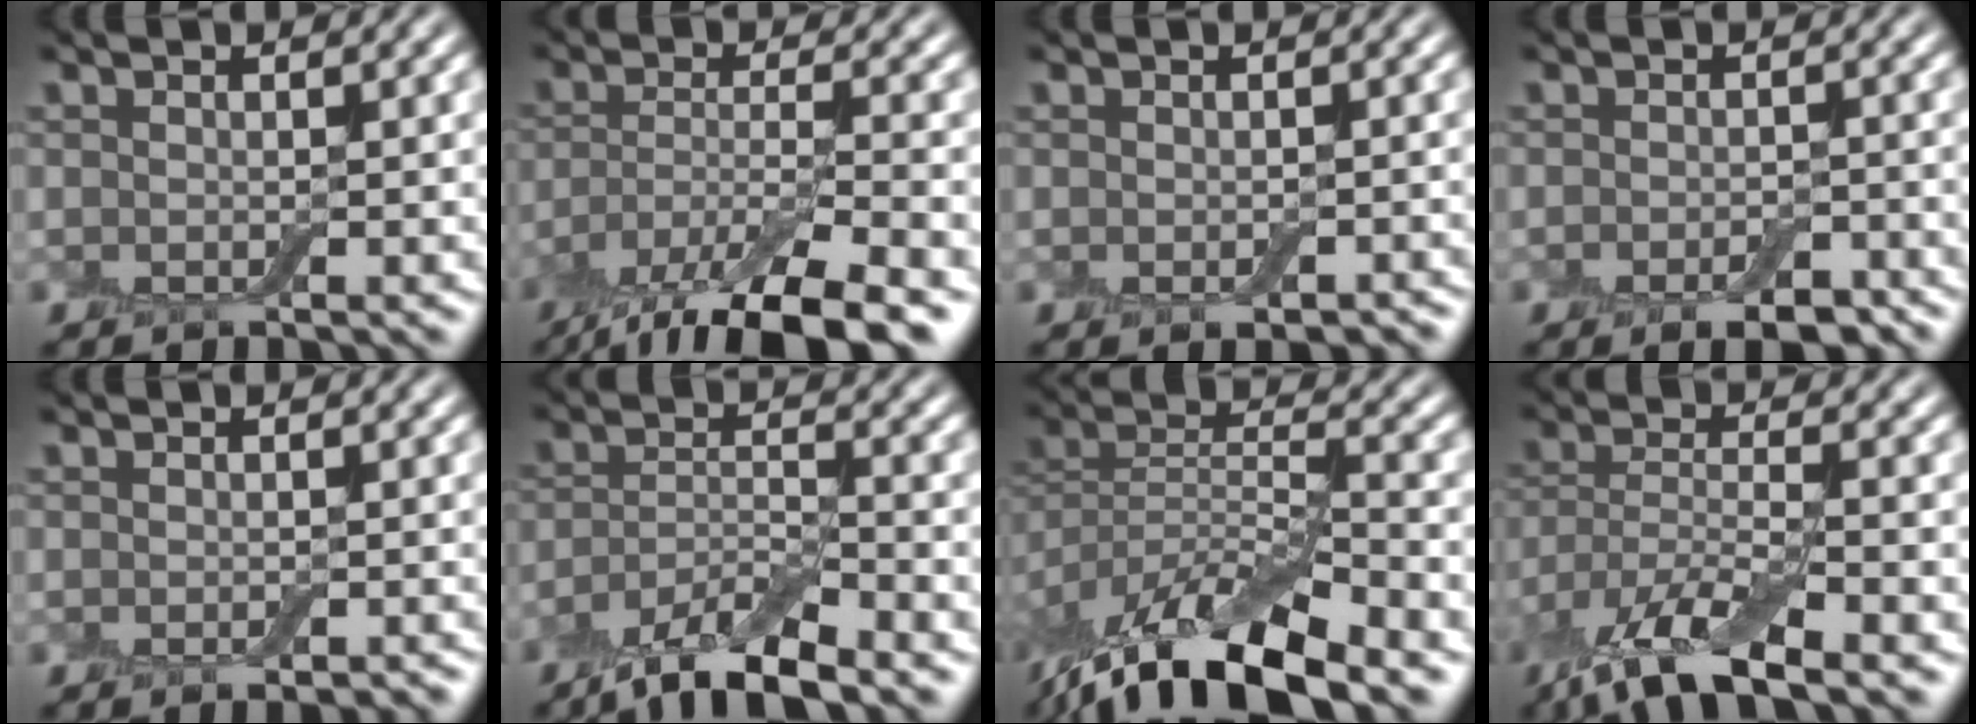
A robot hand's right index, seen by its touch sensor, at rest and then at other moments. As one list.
[{"total": 9.5, "force": [-6.3, 2.8, 6.5], "torque": [-0.114, -0.018, -0.113]}, {"total": 1.7, "force": [-0.7, 0.9, 1.3], "torque": [-0.020, -0.008, -0.006]}, {"total": 3.7, "force": [-2.2, 1.5, 2.6], "torque": [-0.035, -0.004, -0.029]}, {"total": 1.4, "force": [-0.6, 0.6, 1.1], "torque": [-0.017, -0.005, -0.007]}, {"total": 6.5, "force": [-4.8, 1.7, 4.0], "torque": [-0.071, -0.007, -0.091]}, {"total": 13.1, "force": [-9.1, 4.0, 8.6], "torque": [-0.158, 0.001, -0.173]}, {"total": 8.4, "force": [-5.6, 2.3, 5.8], "torque": [-0.112, -0.009, -0.113]}]